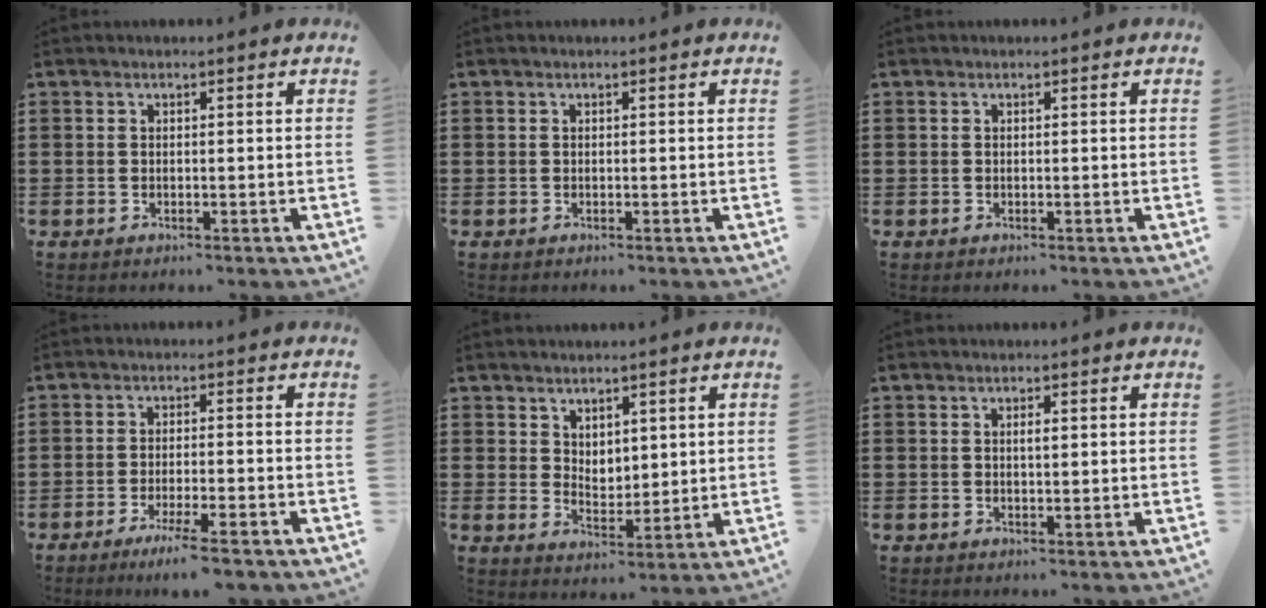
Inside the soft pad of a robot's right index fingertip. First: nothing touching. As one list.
[{"total": 0.0}, {"total": 0.0}, {"total": 4.8, "force": [-3.7, -0.1, 3.1], "torque": [-0.056, -0.011, -0.066]}, {"total": 3.5, "force": [3.0, 1.9, 0.4], "torque": [-0.017, 0.000, 0.057]}, {"total": 1.1, "force": [0.2, 0.3, 1.0], "torque": [-0.021, 0.002, 0.003]}]